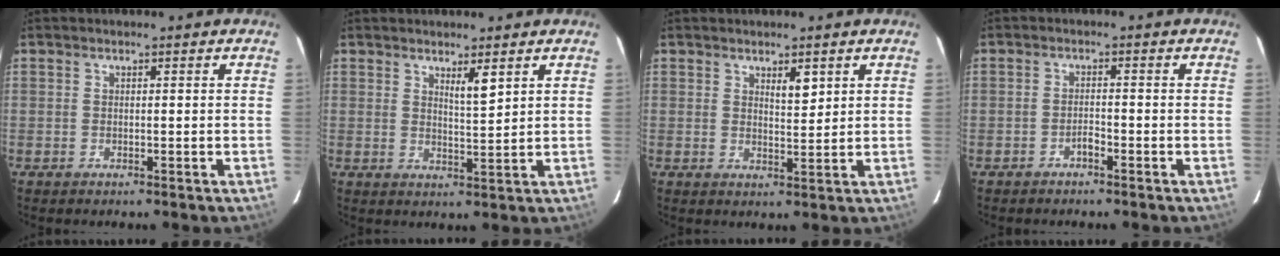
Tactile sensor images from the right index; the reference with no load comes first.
{"total": 2.9, "force": [1.9, 0.1, 2.2], "torque": [-0.042, -0.010, 0.035]}
{"total": 2.7, "force": [1.5, 0.7, 2.1], "torque": [-0.037, -0.003, 0.029]}
{"total": 1.3, "force": [-1.0, 0.3, 0.8], "torque": [-0.014, 0.003, -0.017]}